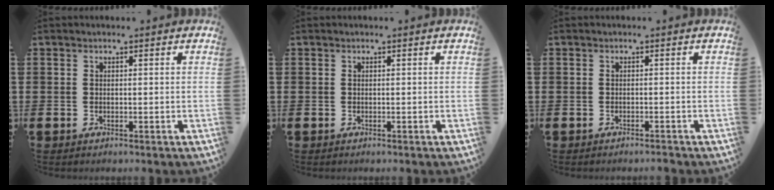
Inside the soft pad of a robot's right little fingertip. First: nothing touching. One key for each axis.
{"total": 0.0}
{"total": 0.7, "fx": -0.7, "fy": -0.1, "fz": 0.2, "tx": -0.003, "ty": -0.003, "tz": -0.014}